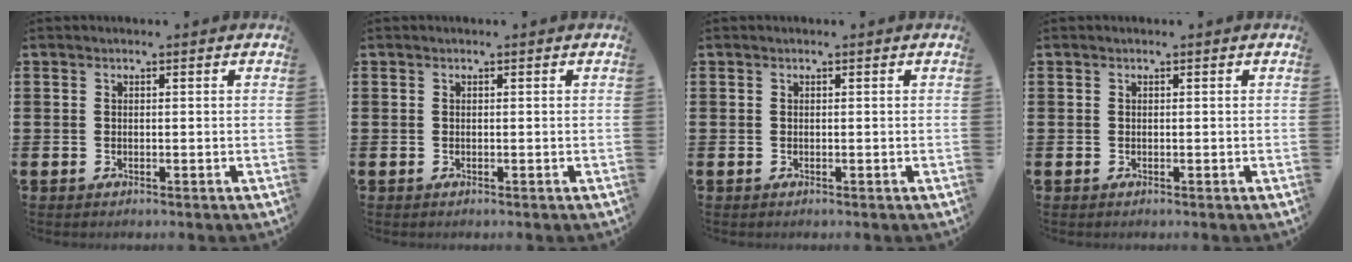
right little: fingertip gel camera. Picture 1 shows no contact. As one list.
[{"total": 0.0}, {"total": 0.0}, {"total": 0.0}]